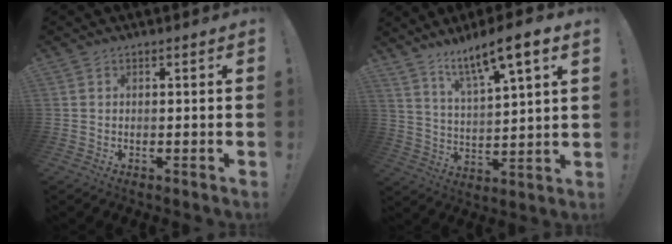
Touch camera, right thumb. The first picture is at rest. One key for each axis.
{"total": 11.5, "fx": 8.5, "fy": 1.6, "fz": 7.6, "tx": -0.132, "ty": -0.053, "tz": 0.137}